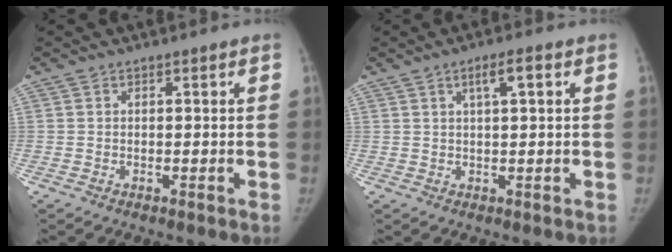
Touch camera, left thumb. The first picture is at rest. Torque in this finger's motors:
{"motor_torque": [-0.09, 0.00, 0.16, 0.35, 0.00]}